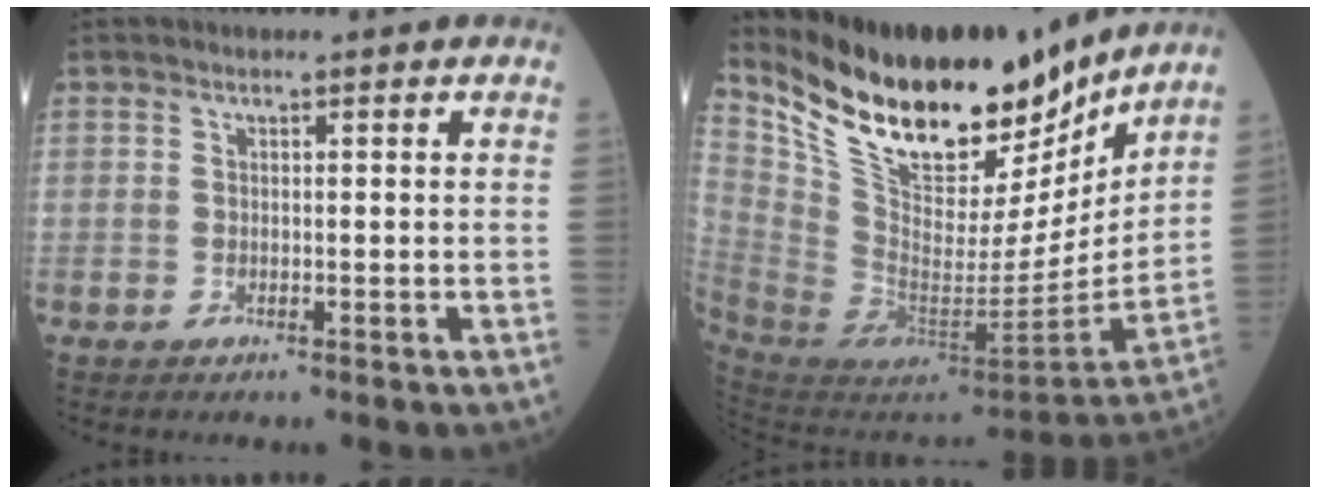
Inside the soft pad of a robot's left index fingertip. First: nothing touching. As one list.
[{"total": 24.3, "force": [19.8, 7.7, 11.9], "torque": [-0.218, -0.028, 0.335]}]